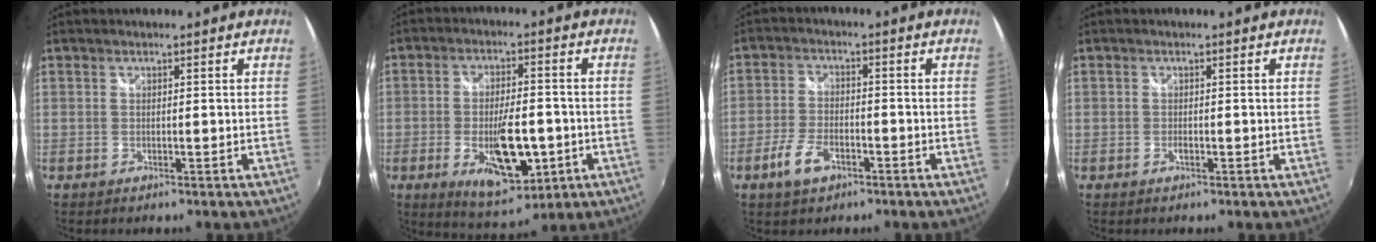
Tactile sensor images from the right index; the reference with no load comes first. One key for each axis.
{"total": 13.6, "fx": -4.1, "fy": 5.4, "fz": 11.7, "tx": -0.210, "ty": -0.020, "tz": -0.055}
{"total": 6.5, "fx": -3.7, "fy": 3.2, "fz": 4.3, "tx": -0.099, "ty": -0.004, "tz": -0.066}
{"total": 0.8, "fx": -0.4, "fy": 0.4, "fz": 0.5, "tx": -0.010, "ty": -0.002, "tz": -0.008}